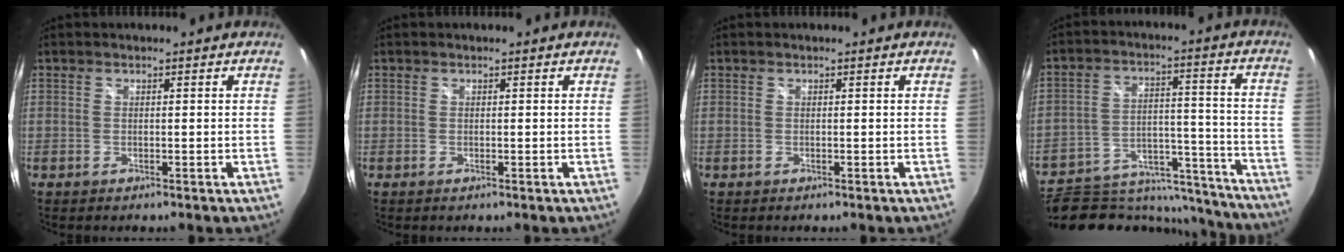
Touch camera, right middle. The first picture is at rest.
{"total": 0.0}
{"total": 0.0}
{"total": 20.1, "force": [-16.1, 9.5, 7.5], "torque": [-0.137, 0.040, -0.197]}